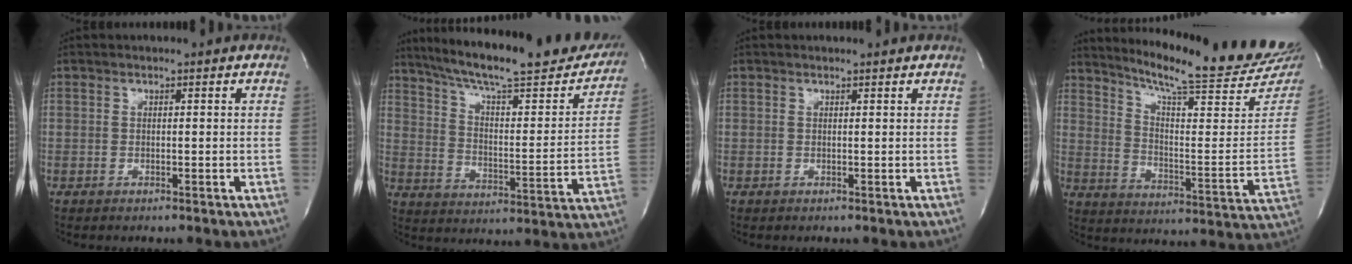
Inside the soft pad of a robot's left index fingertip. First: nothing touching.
{"total": 26.8, "force": [23.1, 4.1, 12.9], "torque": [-0.202, -0.039, 0.312]}
{"total": 1.9, "force": [1.9, 0.1, 0.2], "torque": [-0.010, 0.004, 0.018]}
{"total": 24.1, "force": [21.8, 0.8, 10.4], "torque": [-0.160, -0.093, 0.287]}